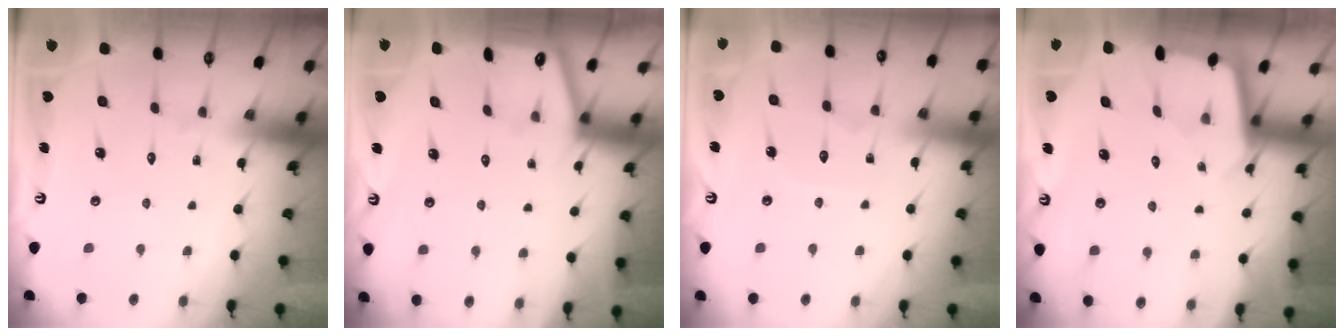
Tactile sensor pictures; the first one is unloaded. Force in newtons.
{"total": 1.2, "press": 1.1, "slide": 0.1}
{"total": 3.7, "press": 3.7, "slide": 0.5}
{"total": 1.8, "press": 1.8, "slide": 0.1}